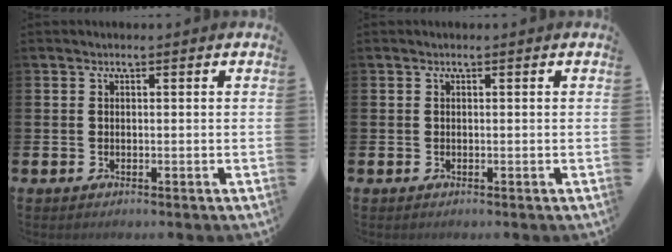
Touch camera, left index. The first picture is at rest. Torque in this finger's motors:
{"motor_torque": [0.00, 0.00, 0.00, 0.00]}